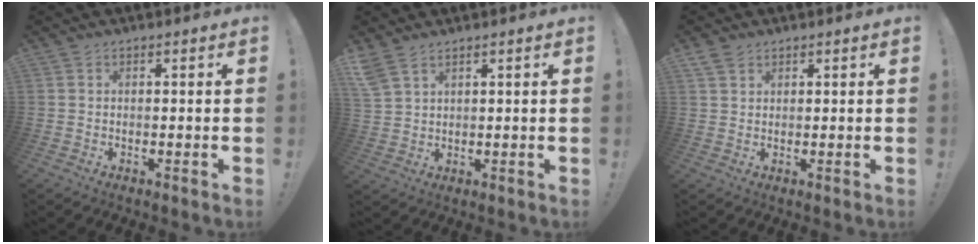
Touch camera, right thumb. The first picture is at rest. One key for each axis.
{"total": 4.8, "fx": 3.6, "fy": 1.9, "fz": 2.7, "tx": -0.058, "ty": -0.010, "tz": 0.073}
{"total": 2.8, "fx": 2.1, "fy": 1.5, "fz": 1.0, "tx": -0.017, "ty": -0.010, "tz": 0.040}